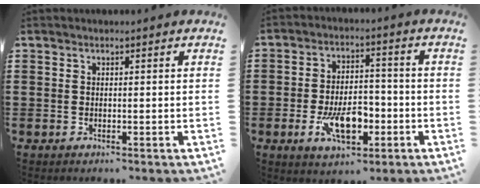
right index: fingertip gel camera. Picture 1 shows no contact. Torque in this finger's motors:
{"motor_torque": [1.27, 0.87, 0.29, 0.11]}